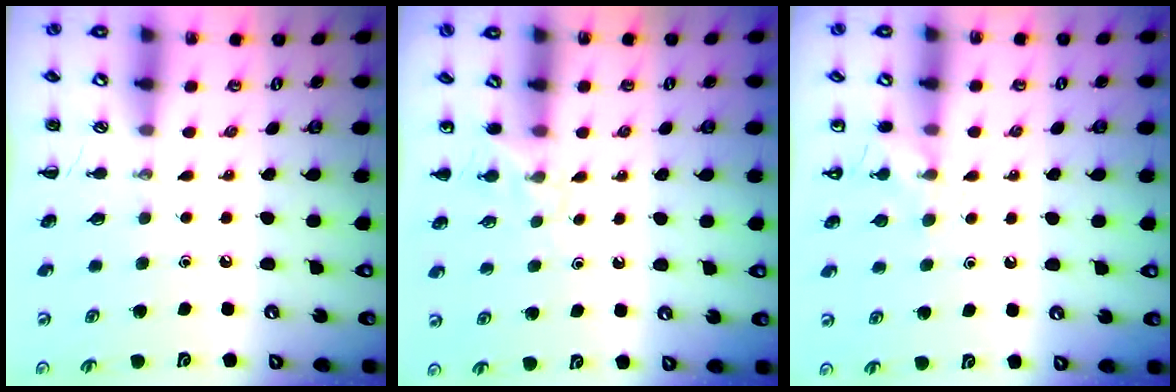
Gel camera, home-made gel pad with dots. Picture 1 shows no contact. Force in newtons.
{"total": 4.6, "press": 4.3, "slide": 1.6}
{"total": 7.4, "press": 7.3, "slide": 1.5}